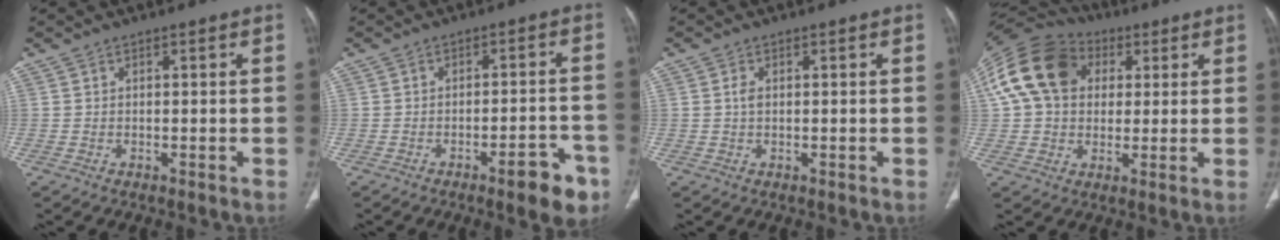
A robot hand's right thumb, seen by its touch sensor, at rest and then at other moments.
{"total": 8.1, "force": [-4.8, 2.4, 6.1], "torque": [-0.062, 0.028, -0.059]}
{"total": 1.4, "force": [0.2, 0.9, 1.0], "torque": [-0.019, 0.001, 0.001]}
{"total": 18.7, "force": [4.7, 14.2, 11.2], "torque": [-0.218, 0.029, 0.076]}